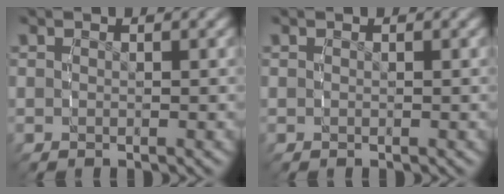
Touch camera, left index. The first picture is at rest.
{"total": 0.0}